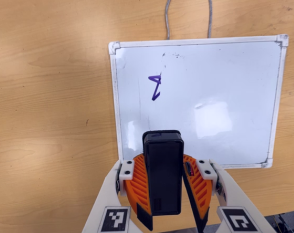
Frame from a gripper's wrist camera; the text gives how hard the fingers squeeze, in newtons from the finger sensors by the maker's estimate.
{"total": 9.9, "left": 9.9, "right": 9.8}